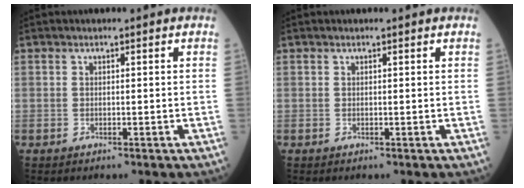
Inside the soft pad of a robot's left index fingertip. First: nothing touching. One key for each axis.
{"total": 0.0}